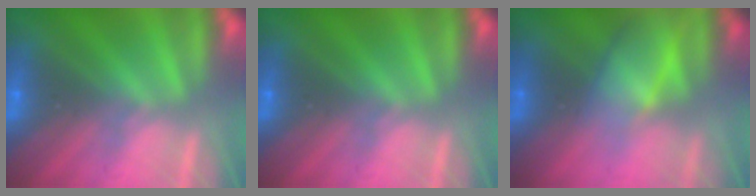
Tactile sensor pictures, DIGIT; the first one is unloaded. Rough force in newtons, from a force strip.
{"total": 0.0}
{"total": 2.9}